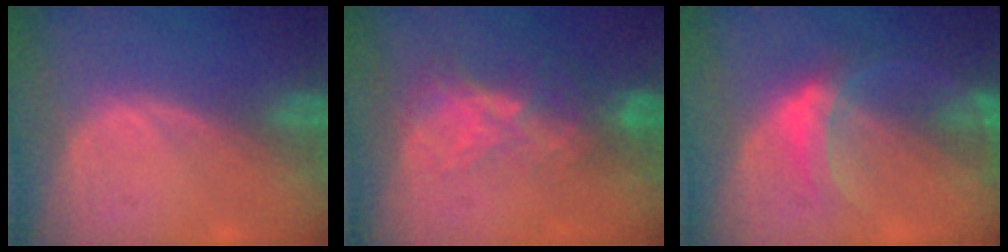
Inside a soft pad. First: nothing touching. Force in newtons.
{"total": 6.4, "press": 5.6, "slide": 3.1}
{"total": 5.4, "press": 5.0, "slide": 2.0}